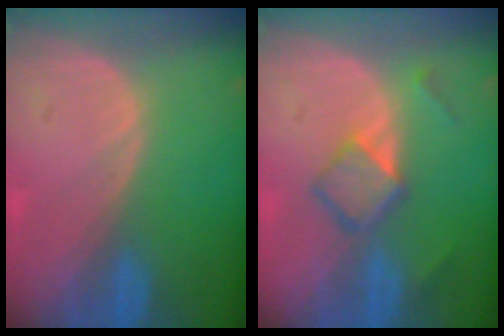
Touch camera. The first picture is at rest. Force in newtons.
{"total": 5.1, "press": 4.7, "slide": 1.9}